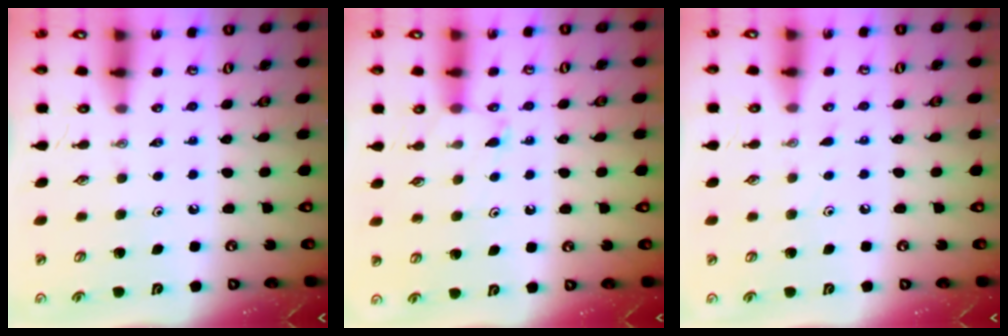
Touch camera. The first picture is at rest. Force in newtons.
{"total": 6.0, "press": 6.0, "slide": 0.6}
{"total": 3.4, "press": 3.3, "slide": 0.5}